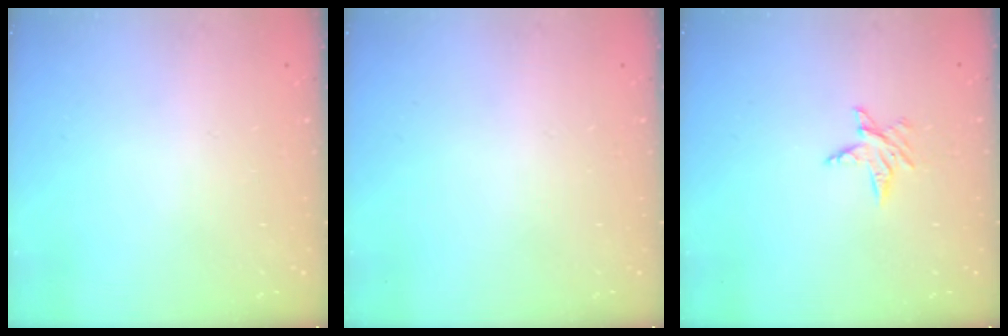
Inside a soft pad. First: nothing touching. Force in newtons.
{"total": 0.0}
{"total": 4.5, "press": 4.4, "slide": 0.5}